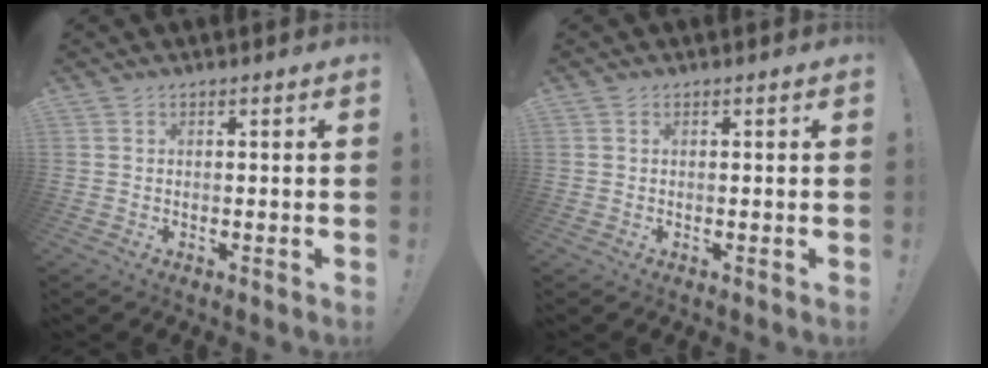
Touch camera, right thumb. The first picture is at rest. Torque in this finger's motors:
{"motor_torque": [0.09, -0.08, 0.29, -0.12, 0.00]}